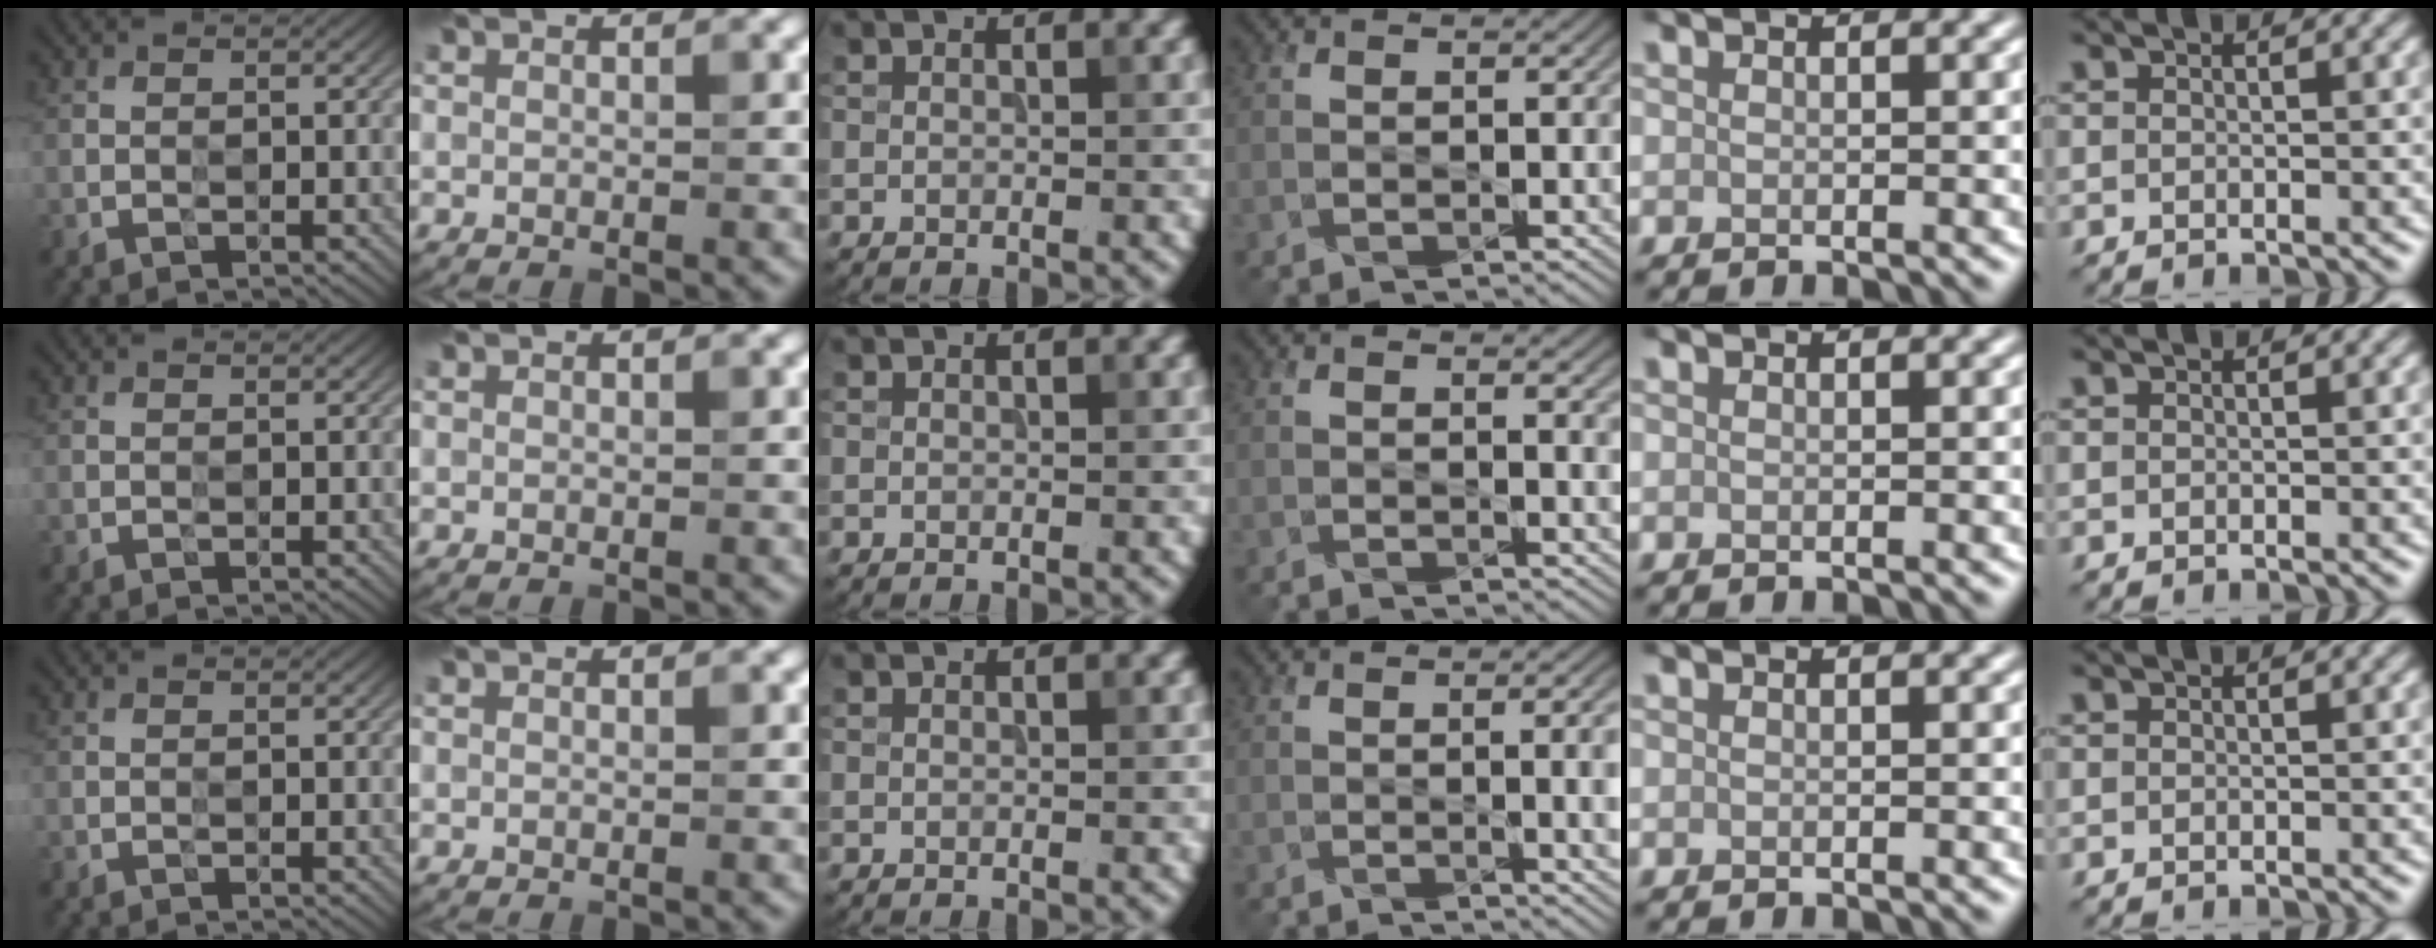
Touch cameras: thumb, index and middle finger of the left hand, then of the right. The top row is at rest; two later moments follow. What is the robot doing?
{"motion": "press", "object": "grip strengthener"}